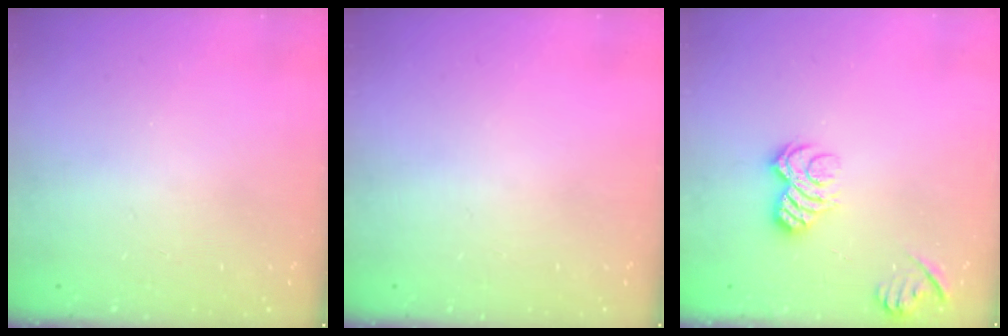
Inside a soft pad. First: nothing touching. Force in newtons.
{"total": 0.0}
{"total": 8.7, "press": 8.7, "slide": 0.3}